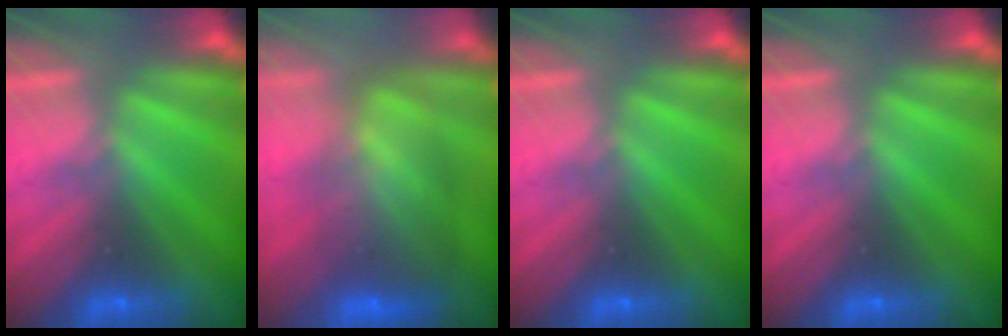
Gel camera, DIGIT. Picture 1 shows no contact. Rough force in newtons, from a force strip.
{"total": 8.9}
{"total": 0.0}
{"total": 0.0}